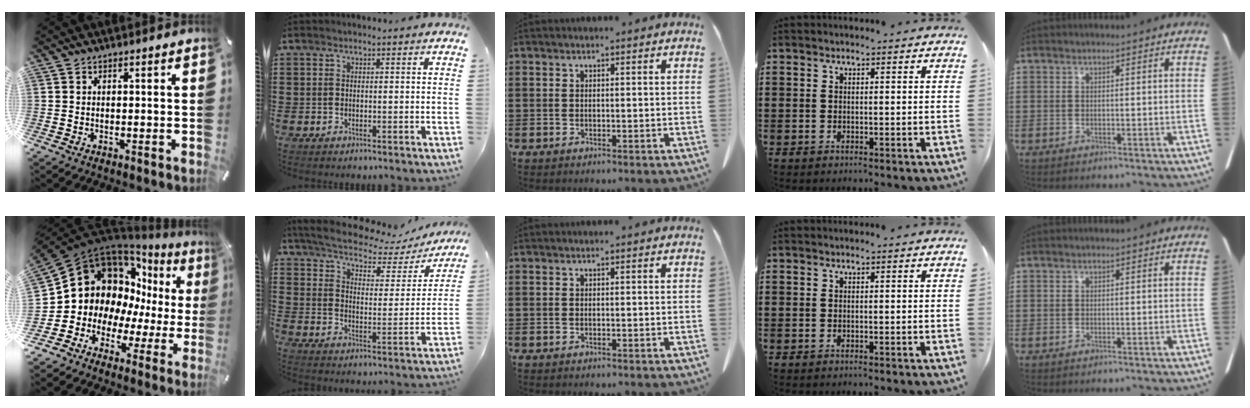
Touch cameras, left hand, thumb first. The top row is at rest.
{"thumb": {"total": 13.7, "force": [4.7, 11.8, 5.1], "torque": [-0.101, -0.061, 0.098]}, "index": {"total": 5.7, "force": [5.0, 1.2, 2.4], "torque": [-0.073, -0.030, 0.081]}}